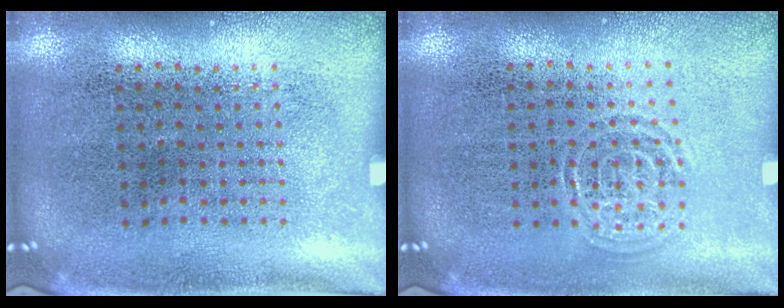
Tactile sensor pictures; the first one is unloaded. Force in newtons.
{"total": 1.4, "press": 1.4, "slide": 0.3}